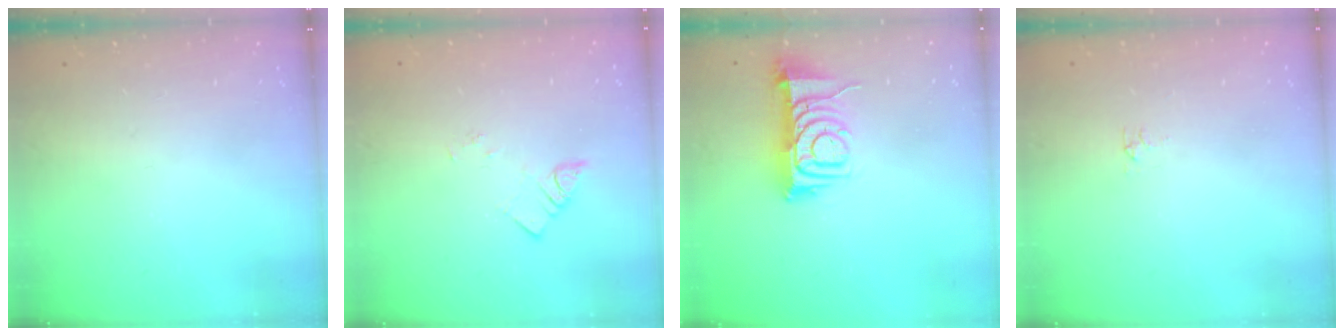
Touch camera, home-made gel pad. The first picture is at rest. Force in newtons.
{"total": 2.2, "press": 2.2, "slide": 0.2}
{"total": 9.5, "press": 9.5, "slide": 0.7}
{"total": 2.9, "press": 2.9, "slide": 0.5}